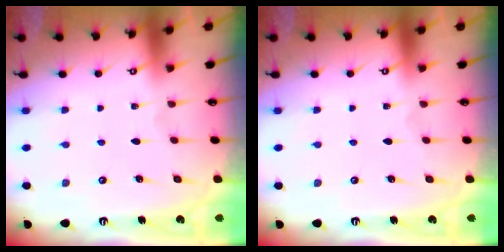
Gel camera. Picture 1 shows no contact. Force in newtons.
{"total": 0.0}